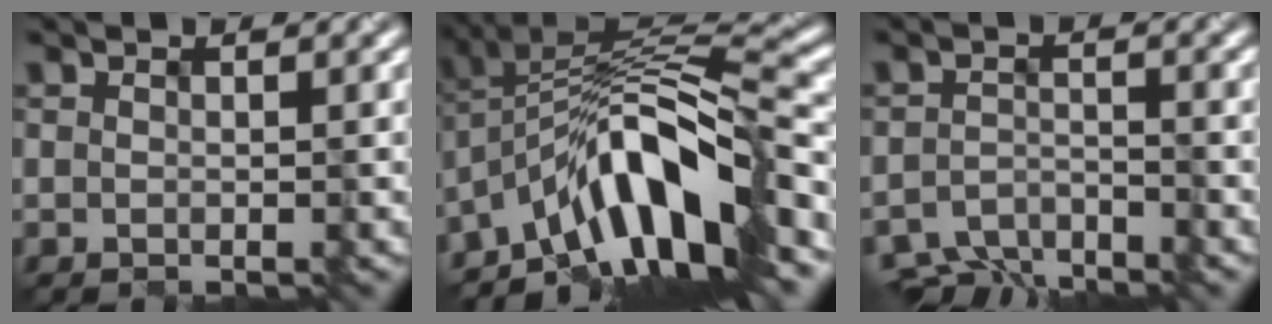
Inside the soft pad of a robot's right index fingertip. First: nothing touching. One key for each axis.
{"total": 9.8, "fx": -5.5, "fy": 2.6, "fz": 7.7, "tx": -0.114, "ty": 0.020, "tz": -0.104}
{"total": 4.1, "fx": -4.0, "fy": 0.7, "fz": 0.4, "tx": -0.011, "ty": -0.009, "tz": -0.068}